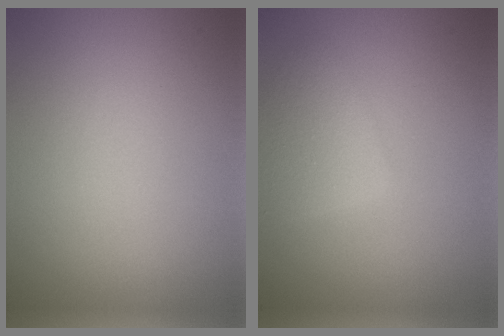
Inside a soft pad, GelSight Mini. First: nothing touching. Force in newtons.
{"total": 2.7, "press": 2.7, "slide": 0.1}